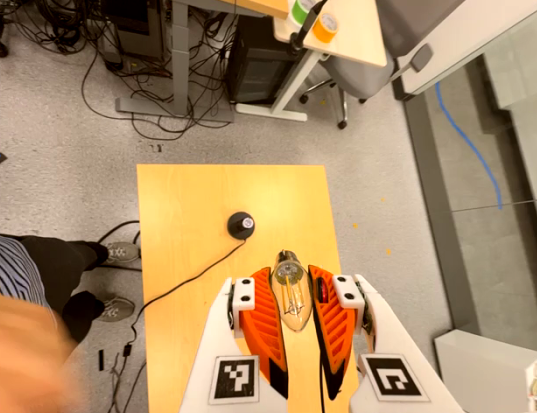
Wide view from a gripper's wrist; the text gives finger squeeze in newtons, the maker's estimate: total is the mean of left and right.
{"total": 21.1, "left": 25.6, "right": 16.7}